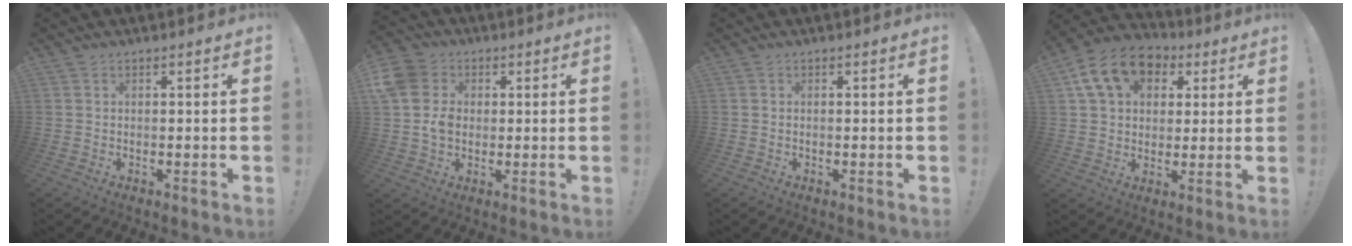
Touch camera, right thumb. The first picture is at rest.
{"total": 9.8, "force": [0.7, 8.6, 4.8], "torque": [-0.091, 0.000, 0.015]}
{"total": 0.0}
{"total": 15.3, "force": [6.2, 11.3, 8.3], "torque": [-0.119, -0.014, 0.118]}